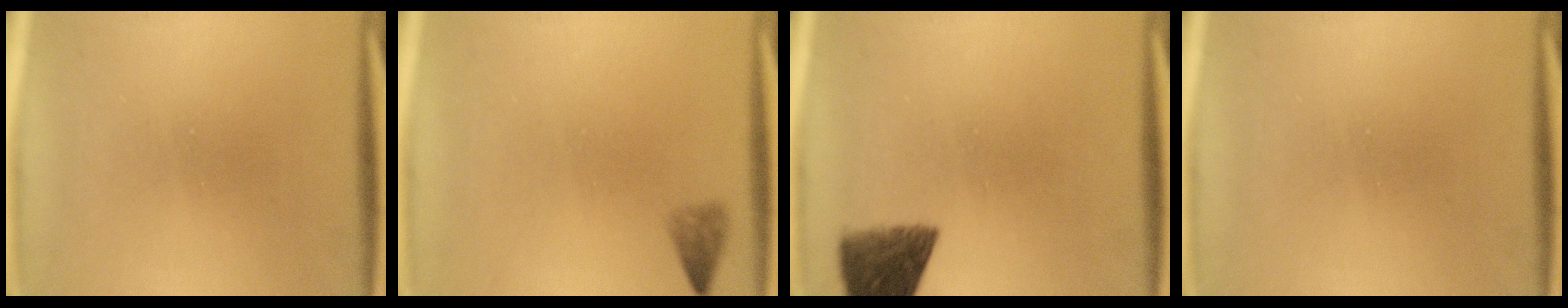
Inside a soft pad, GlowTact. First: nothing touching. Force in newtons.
{"total": 2.1}
{"total": 7.4}
{"total": 0.0}